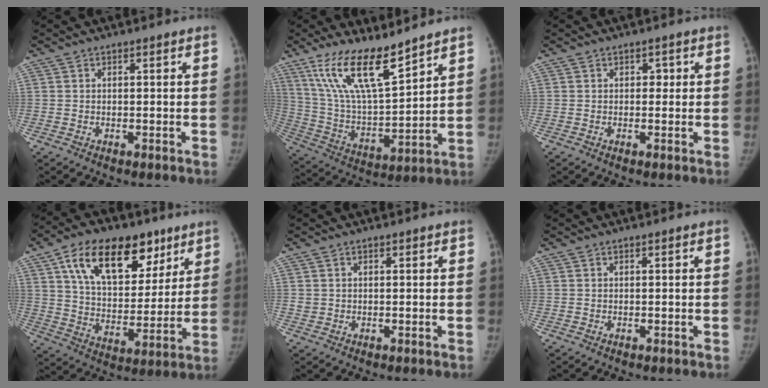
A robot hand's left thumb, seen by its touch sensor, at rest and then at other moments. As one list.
[{"total": 15.8, "force": [11.1, 3.9, 10.5], "torque": [-0.180, -0.062, 0.225]}, {"total": 1.2, "force": [0.2, 0.8, 0.8], "torque": [0.002, 0.004, -0.001]}, {"total": 21.3, "force": [11.1, 12.2, 13.4], "torque": [-0.175, -0.025, 0.188]}, {"total": 1.0, "force": [0.1, 1.0, 0.3], "torque": [0.001, 0.002, 0.002]}, {"total": 0.0}]